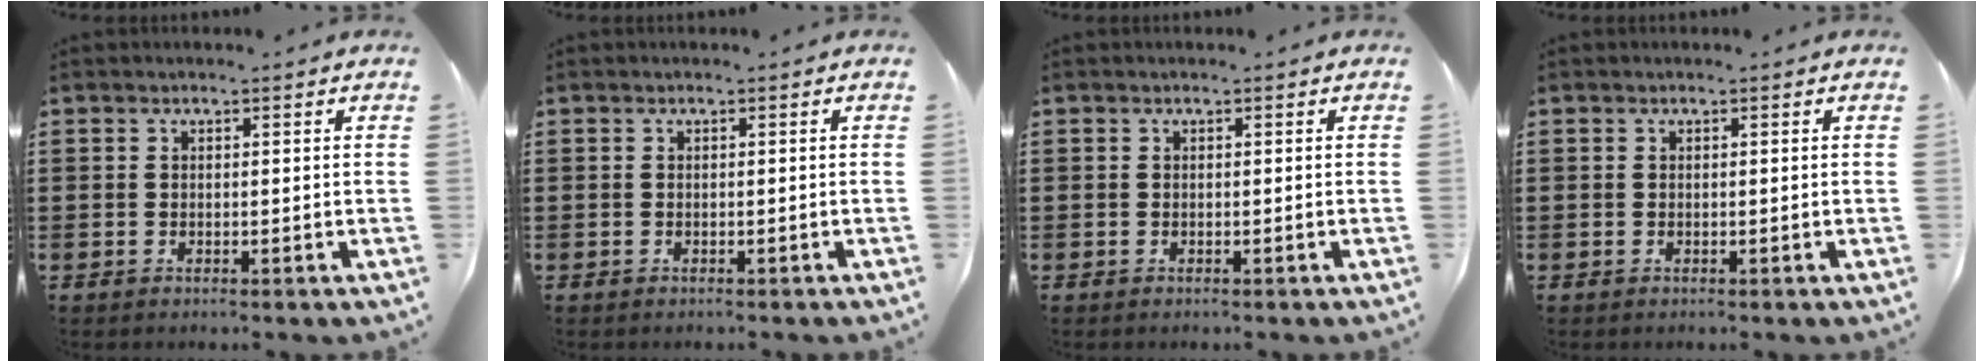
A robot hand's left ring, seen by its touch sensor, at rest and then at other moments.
{"total": 0.0}
{"total": 0.0}
{"total": 0.0}